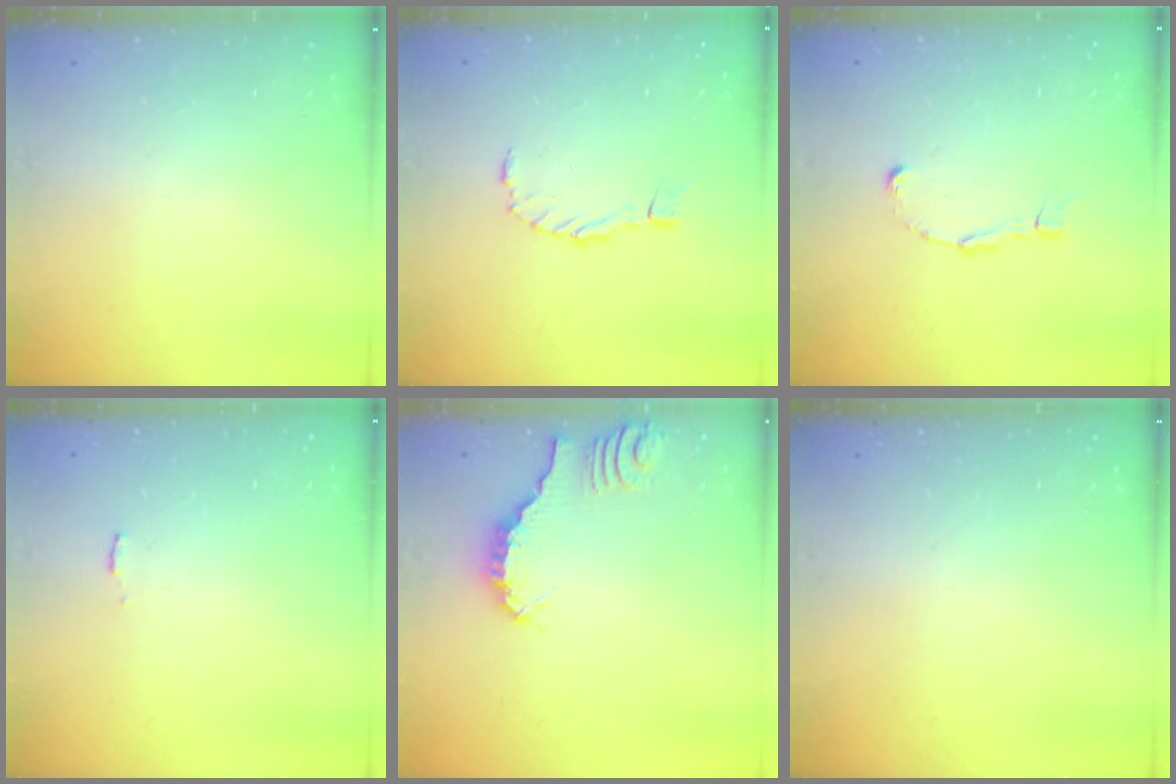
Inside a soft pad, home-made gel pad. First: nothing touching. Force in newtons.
{"total": 0.0}
{"total": 1.8, "press": 1.8, "slide": 0.1}
{"total": 3.0, "press": 3.0, "slide": 0.2}
{"total": 1.3, "press": 1.3, "slide": 0.3}
{"total": 0.0}